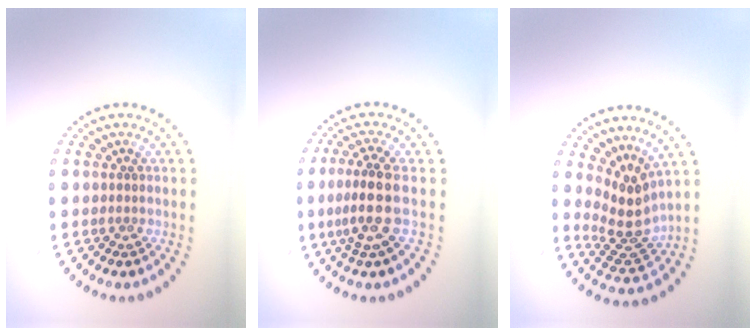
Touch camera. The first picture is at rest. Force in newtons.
{"total": 3.5, "press": 2.6, "slide": 2.3}
{"total": 3.8, "press": 2.8, "slide": 2.6}